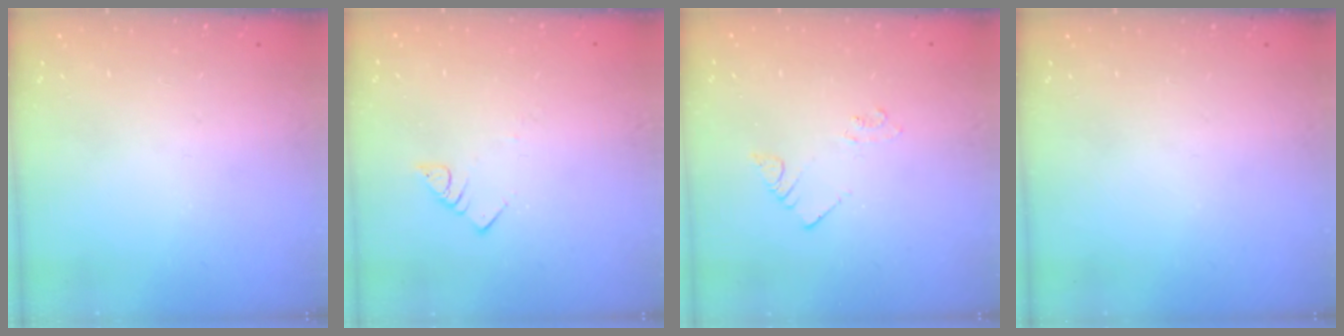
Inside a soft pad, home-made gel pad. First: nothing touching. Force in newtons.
{"total": 3.0, "press": 3.0, "slide": 0.1}
{"total": 2.2, "press": 2.2, "slide": 0.1}
{"total": 0.0}